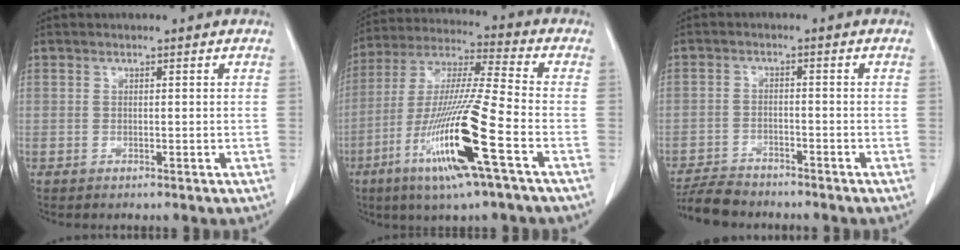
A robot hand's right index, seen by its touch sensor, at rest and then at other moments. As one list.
[{"total": 17.6, "force": [-7.1, -0.2, 16.1], "torque": [-0.336, -0.026, -0.137]}, {"total": 6.4, "force": [-6.0, 1.5, 1.7], "torque": [-0.028, -0.016, -0.104]}]